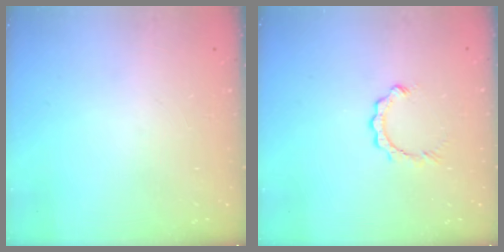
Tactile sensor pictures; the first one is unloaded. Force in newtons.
{"total": 2.5, "press": 2.5, "slide": 0.3}